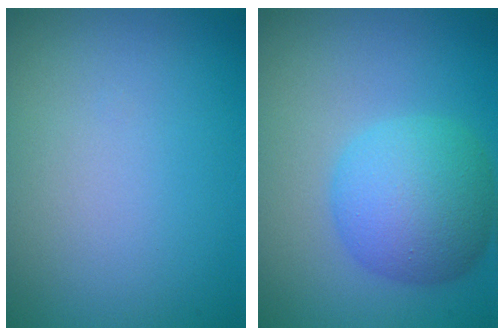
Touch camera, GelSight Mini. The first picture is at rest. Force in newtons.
{"total": 6.4, "press": 6.3, "slide": 0.1}